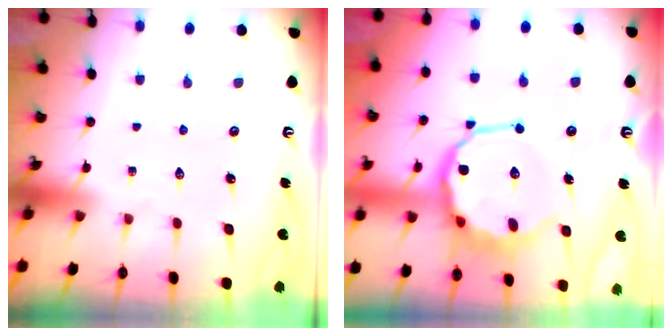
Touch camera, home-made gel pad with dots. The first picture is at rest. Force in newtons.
{"total": 12.4, "press": 11.9, "slide": 3.5}